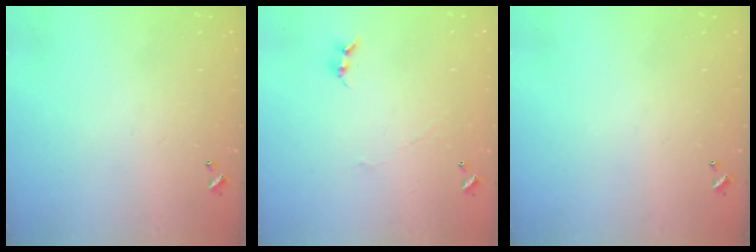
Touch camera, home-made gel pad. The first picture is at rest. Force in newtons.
{"total": 0.6, "press": 0.3, "slide": 0.5}
{"total": 0.0}